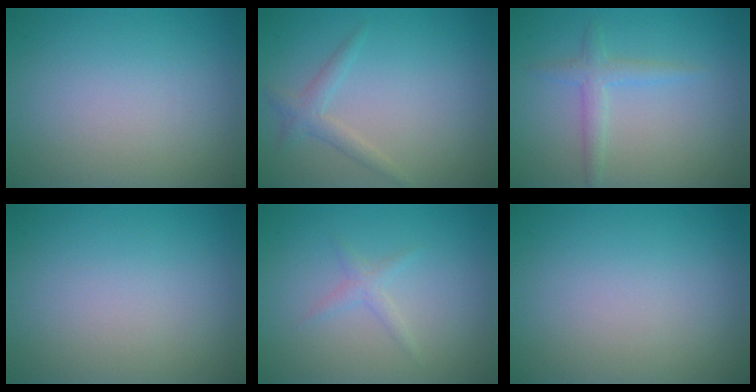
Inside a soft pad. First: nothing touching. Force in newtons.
{"total": 1.7, "press": 1.7, "slide": 0.1}
{"total": 1.9, "press": 1.9, "slide": 0.1}
{"total": 0.0}
{"total": 1.1, "press": 1.1, "slide": 0.0}
{"total": 0.0}